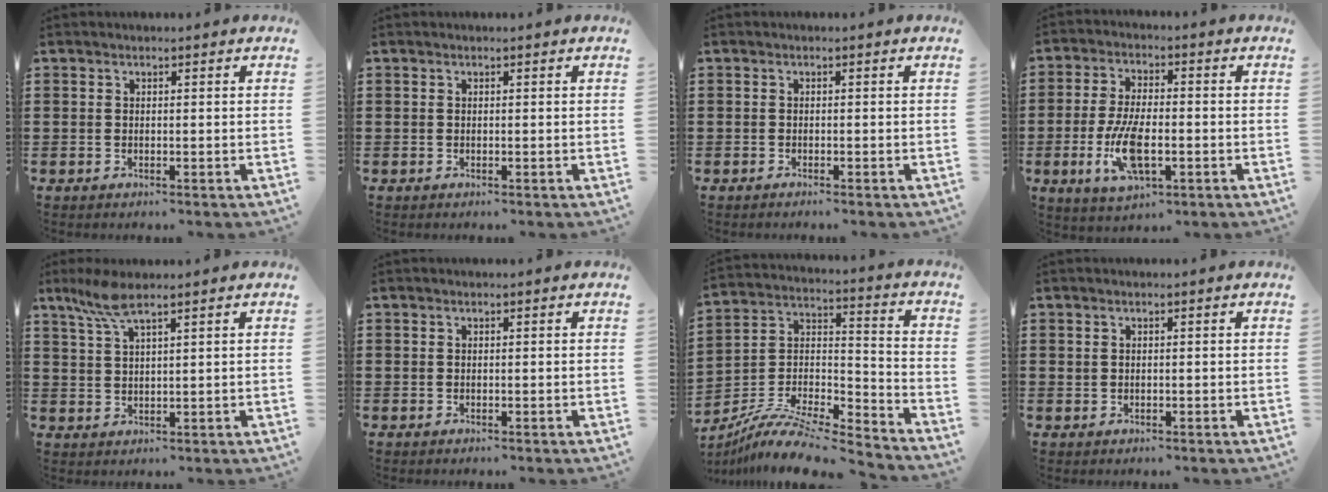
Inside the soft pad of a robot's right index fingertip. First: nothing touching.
{"total": 0.0}
{"total": 0.5, "force": [-0.5, 0.0, 0.2], "torque": [-0.005, -0.002, -0.010]}
{"total": 9.2, "force": [-2.5, 3.7, 8.0], "torque": [-0.179, -0.015, -0.046]}
{"total": 5.2, "force": [3.5, 1.0, 3.7], "torque": [-0.081, 0.004, 0.063]}
{"total": 0.0}
{"total": 10.2, "force": [-9.0, 2.0, 4.5], "torque": [-0.089, 0.011, -0.180]}
{"total": 0.6, "force": [0.3, 0.5, 0.2], "torque": [-0.006, 0.003, 0.005]}